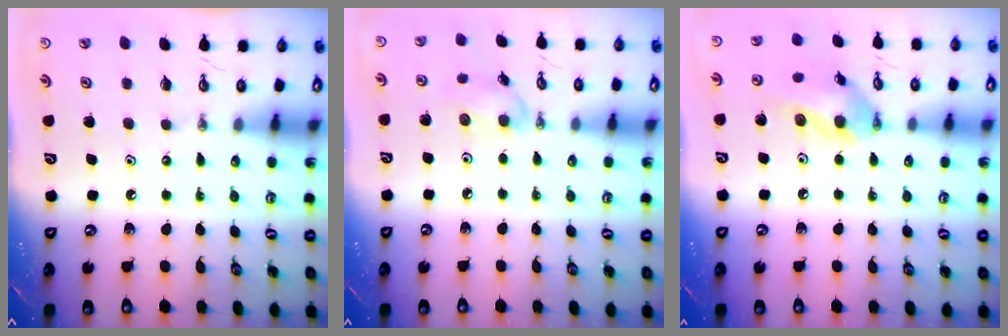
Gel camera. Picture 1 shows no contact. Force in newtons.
{"total": 6.7, "press": 6.6, "slide": 1.4}
{"total": 12.7, "press": 12.6, "slide": 2.1}